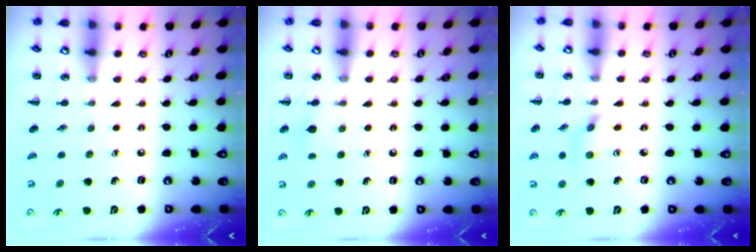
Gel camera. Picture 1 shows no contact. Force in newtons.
{"total": 7.0, "press": 6.9, "slide": 1.5}
{"total": 2.6, "press": 2.4, "slide": 1.0}